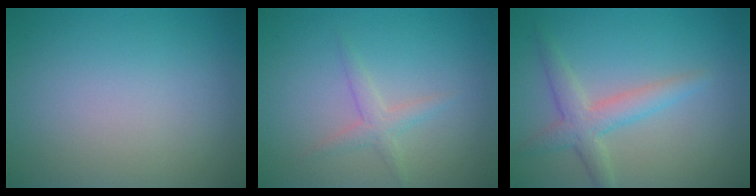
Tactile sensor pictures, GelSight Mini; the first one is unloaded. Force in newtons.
{"total": 1.6, "press": 1.6, "slide": 0.1}
{"total": 3.2, "press": 3.2, "slide": 0.1}